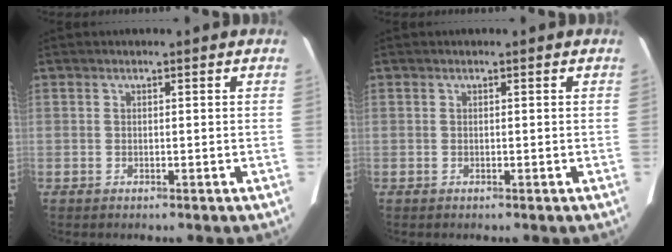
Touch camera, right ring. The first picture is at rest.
{"total": 0.0}